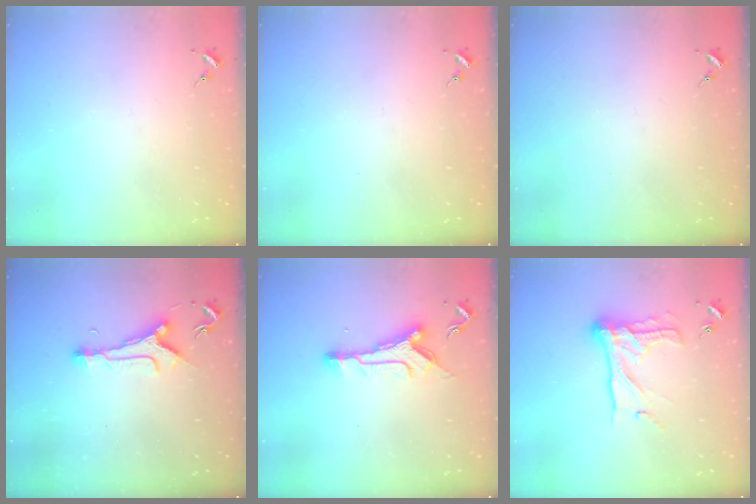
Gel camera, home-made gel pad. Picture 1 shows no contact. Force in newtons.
{"total": 0.0}
{"total": 0.0}
{"total": 8.5, "press": 8.5, "slide": 0.6}
{"total": 10.8, "press": 10.8, "slide": 0.3}
{"total": 16.7, "press": 16.7, "slide": 1.6}